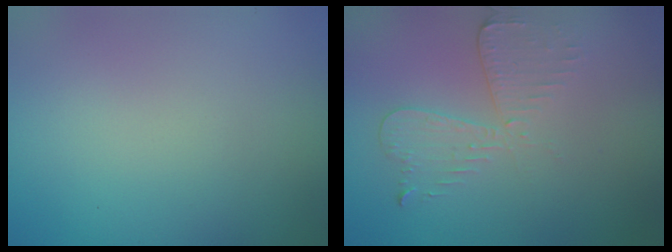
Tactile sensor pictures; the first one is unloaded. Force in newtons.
{"total": 2.9, "press": 2.5, "slide": 1.5}